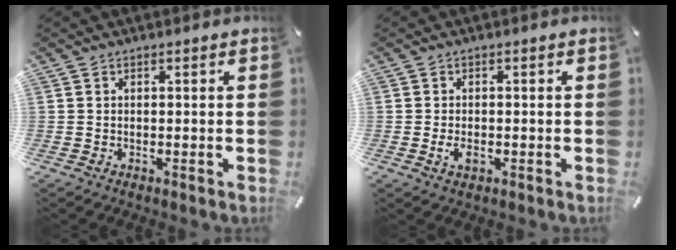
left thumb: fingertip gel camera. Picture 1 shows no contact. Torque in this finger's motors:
{"motor_torque": [-0.01, 0.52, 0.14, 0.20, 0.00]}